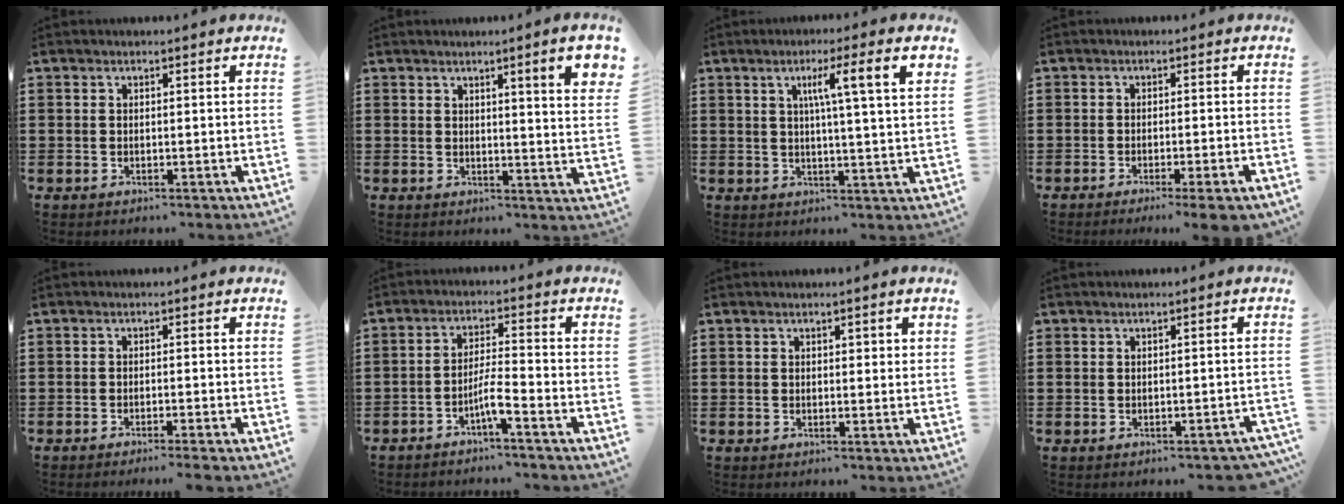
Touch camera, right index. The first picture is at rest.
{"total": 5.5, "force": [2.6, 0.1, 4.8], "torque": [-0.080, -0.010, 0.038]}
{"total": 7.1, "force": [2.6, 0.0, 6.6], "torque": [-0.124, -0.003, 0.037]}
{"total": 2.7, "force": [-2.0, -0.5, 1.7], "torque": [-0.027, -0.009, -0.038]}
{"total": 1.3, "force": [-1.1, -0.2, 0.6], "torque": [-0.012, -0.001, -0.022]}
{"total": 4.1, "force": [-2.8, 0.1, 3.1], "torque": [-0.064, -0.005, -0.055]}
{"total": 0.6, "force": [0.3, 0.4, 0.4], "torque": [-0.008, 0.003, 0.005]}
{"total": 1.1, "force": [-1.0, 0.5, 0.2], "torque": [-0.007, 0.001, -0.021]}